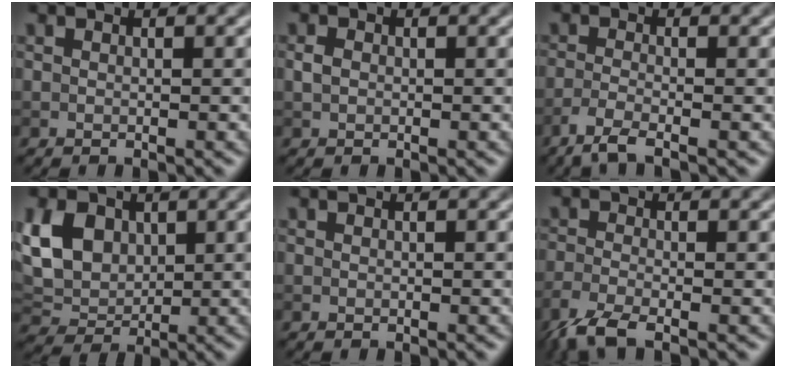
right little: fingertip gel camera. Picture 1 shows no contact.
{"total": 1.0, "force": [0.0, 0.8, 0.6], "torque": [-0.012, 0.000, -0.001]}
{"total": 2.8, "force": [-1.9, 0.5, 2.0], "torque": [-0.040, -0.006, -0.053]}
{"total": 6.3, "force": [1.6, 4.7, 3.9], "torque": [-0.090, 0.002, 0.028]}
{"total": 0.0}
{"total": 3.8, "force": [-2.8, 0.9, 2.4], "torque": [-0.055, -0.013, -0.068]}